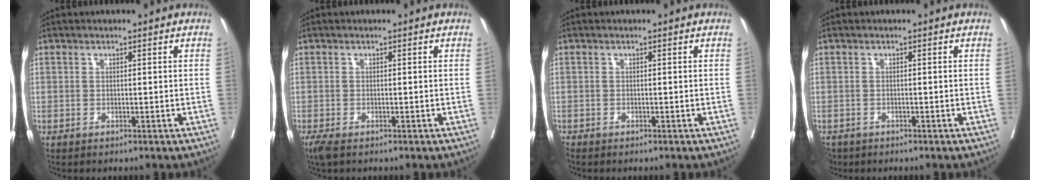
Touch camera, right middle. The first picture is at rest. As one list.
[{"total": 2.6, "force": [-1.9, 0.8, 1.6], "torque": [-0.037, -0.012, -0.032]}, {"total": 0.5, "force": [-0.5, 0.0, 0.0], "torque": [-0.009, -0.003, -0.015]}, {"total": 3.5, "force": [-2.6, 2.2, 0.8], "torque": [-0.019, -0.005, -0.046]}]